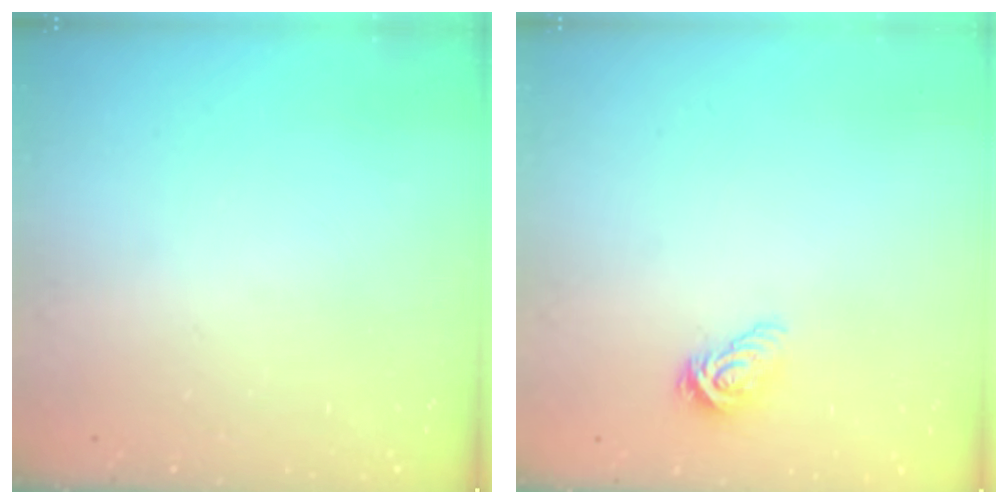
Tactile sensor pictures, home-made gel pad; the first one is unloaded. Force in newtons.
{"total": 7.5, "press": 7.5, "slide": 0.3}